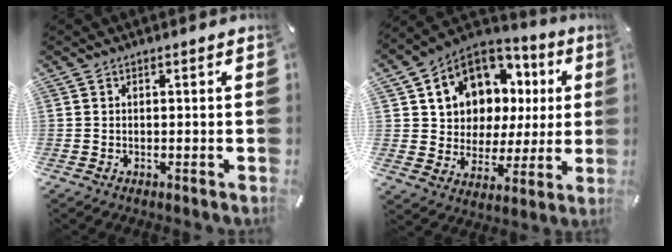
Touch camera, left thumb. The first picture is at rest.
{"total": 10.7, "force": [4.8, 9.1, 2.7], "torque": [-0.070, -0.049, 0.100]}